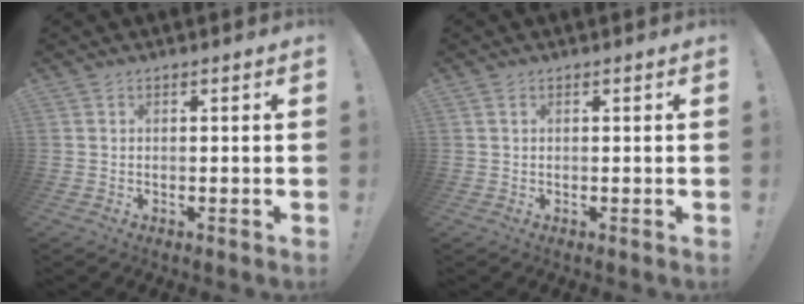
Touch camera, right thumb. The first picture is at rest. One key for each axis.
{"total": 0.8, "fx": 0.4, "fy": 0.3, "fz": 0.5, "tx": -0.008, "ty": 0.000, "tz": 0.007}